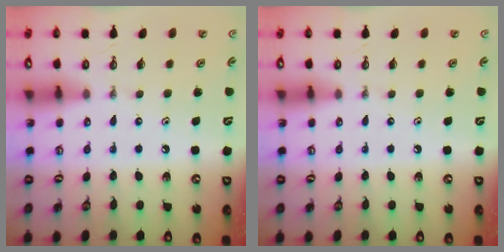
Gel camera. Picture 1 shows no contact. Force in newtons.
{"total": 0.0}